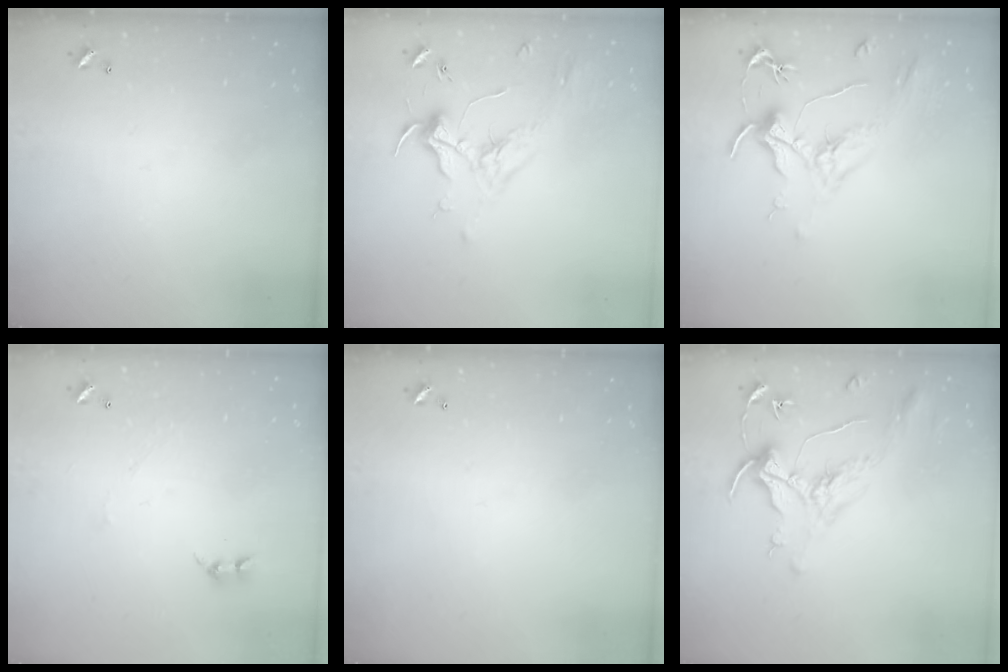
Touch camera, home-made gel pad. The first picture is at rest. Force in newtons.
{"total": 2.0, "press": 1.9, "slide": 0.6}
{"total": 2.1, "press": 2.0, "slide": 0.8}
{"total": 0.9, "press": 0.8, "slide": 0.4}
{"total": 0.0}
{"total": 1.6, "press": 1.4, "slide": 0.7}